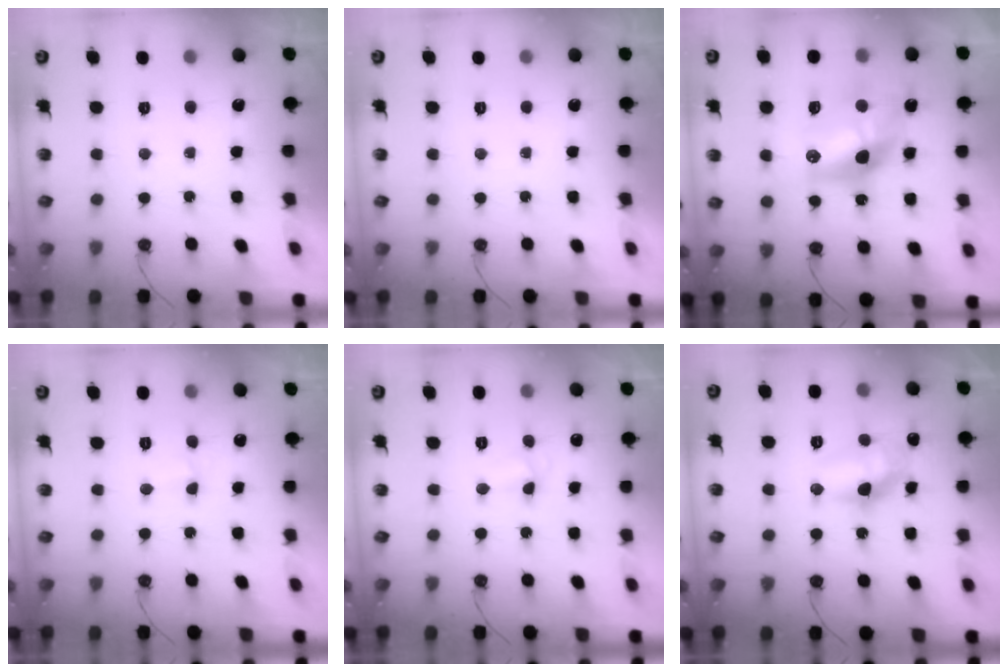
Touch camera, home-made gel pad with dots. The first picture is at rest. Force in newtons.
{"total": 0.0}
{"total": 14.8, "press": 14.8, "slide": 1.3}
{"total": 3.7, "press": 3.6, "slide": 0.6}
{"total": 3.3, "press": 3.3, "slide": 0.6}
{"total": 12.0, "press": 11.9, "slide": 1.5}